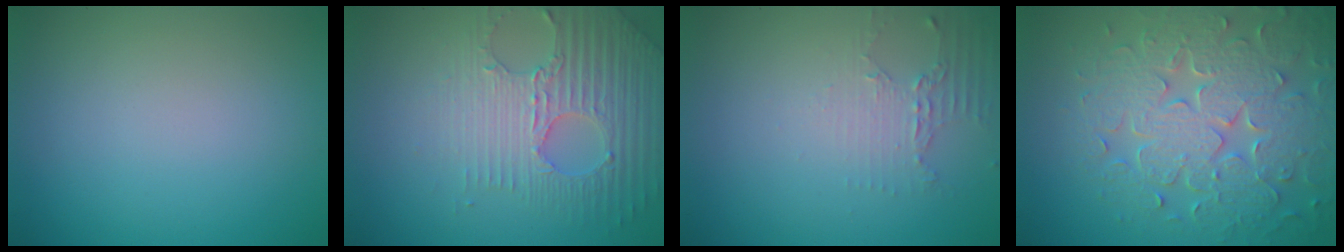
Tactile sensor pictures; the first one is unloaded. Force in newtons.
{"total": 4.7, "press": 4.2, "slide": 2.1}
{"total": 2.1, "press": 1.5, "slide": 1.4}
{"total": 8.3, "press": 6.3, "slide": 5.5}